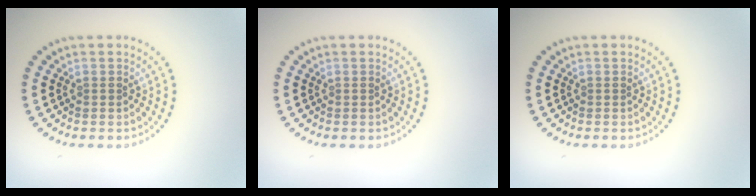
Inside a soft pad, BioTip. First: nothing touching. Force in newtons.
{"total": 0.0}
{"total": 0.0}